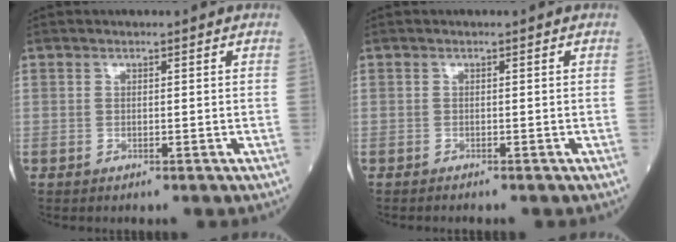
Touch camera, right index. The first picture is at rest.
{"total": 0.5, "force": [-0.5, 0.0, 0.0], "torque": [-0.005, -0.001, -0.011]}